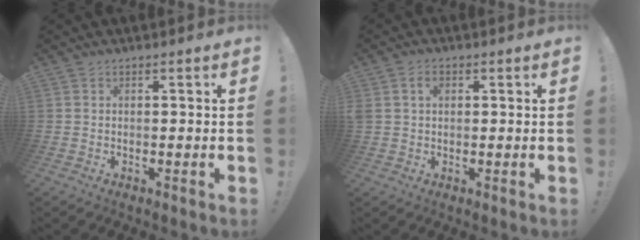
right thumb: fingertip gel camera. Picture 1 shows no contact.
{"total": 0.6, "force": [0.2, 0.5, 0.3], "torque": [-0.007, 0.002, 0.004]}